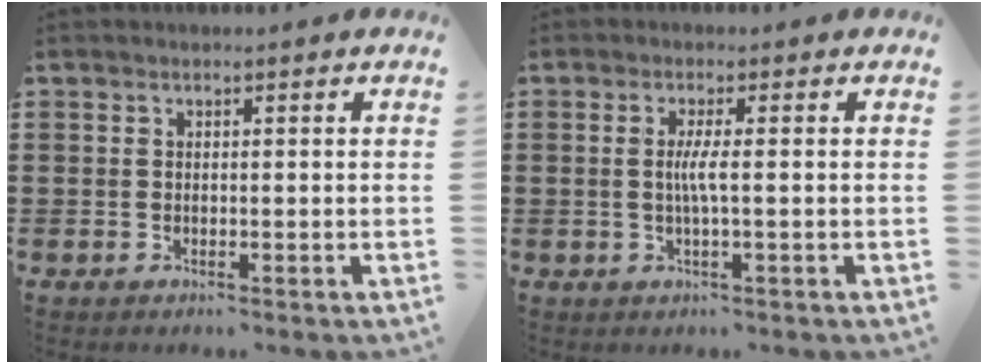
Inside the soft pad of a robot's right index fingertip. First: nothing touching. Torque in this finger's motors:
{"motor_torque": [0.25, -0.03, 0.33, 0.09]}